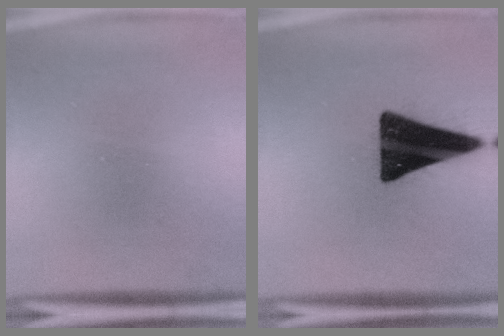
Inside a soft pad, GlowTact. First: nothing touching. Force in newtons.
{"total": 18.6}